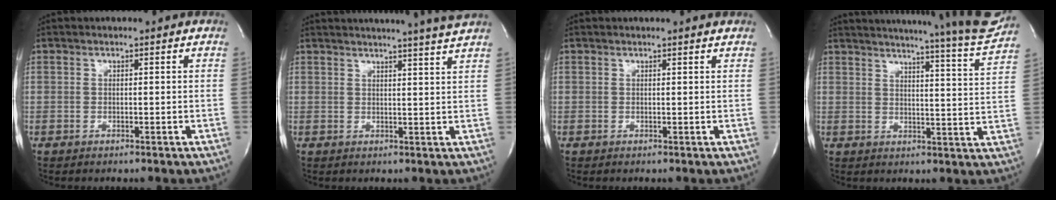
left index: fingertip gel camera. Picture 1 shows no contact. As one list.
[{"total": 10.0, "force": [9.2, -2.0, 3.4], "torque": [-0.049, -0.026, 0.104]}, {"total": 1.7, "force": [1.6, -0.4, 0.4], "torque": [-0.017, 0.001, 0.017]}, {"total": 20.6, "force": [19.0, -1.2, 7.8], "torque": [-0.120, -0.078, 0.227]}]